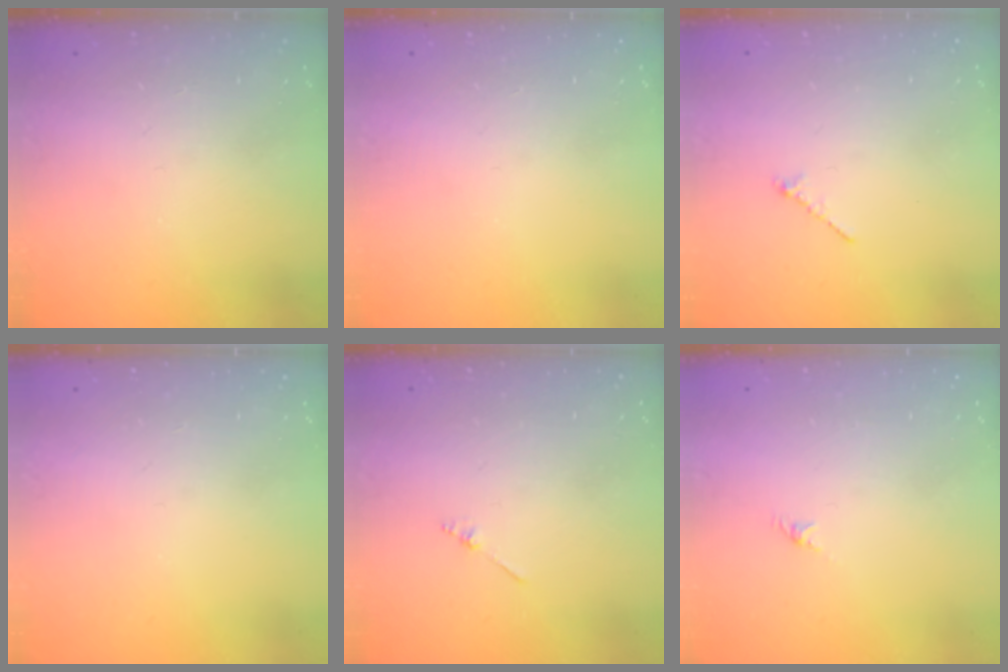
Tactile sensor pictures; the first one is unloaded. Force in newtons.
{"total": 0.0}
{"total": 0.8, "press": 0.7, "slide": 0.4}
{"total": 0.0}
{"total": 1.3, "press": 1.3, "slide": 0.3}
{"total": 0.0}